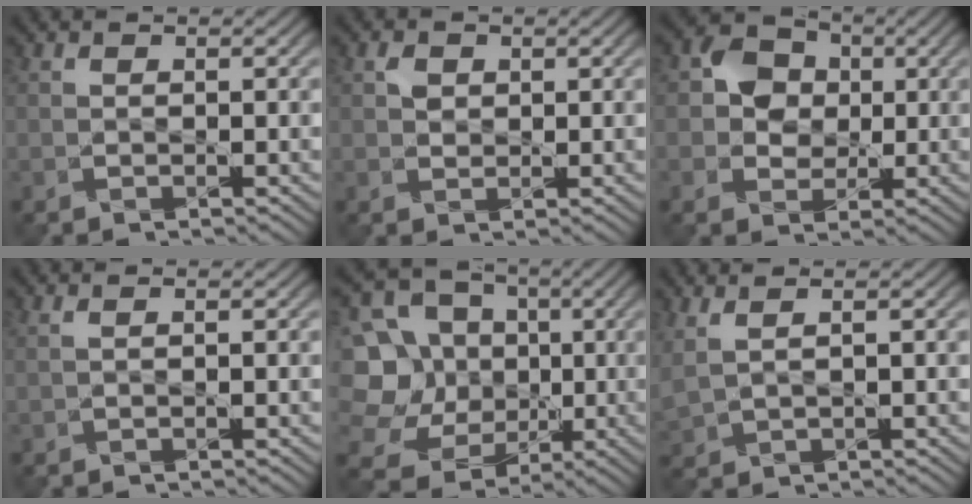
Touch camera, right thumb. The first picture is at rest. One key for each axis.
{"total": 1.3, "fx": 0.6, "fy": 1.0, "fz": 0.7, "tx": -0.022, "ty": -0.001, "tz": 0.010}
{"total": 5.4, "fx": 0.9, "fy": 4.5, "fz": 2.9, "tx": -0.068, "ty": 0.013, "tz": 0.001}
{"total": 0.8, "fx": 0.6, "fy": -0.4, "fz": 0.3, "tx": -0.016, "ty": 0.003, "tz": 0.018}
{"total": 17.5, "fx": 0.0, "fy": 16.0, "fz": 7.2, "tx": -0.263, "ty": 0.036, "tz": -0.009}
{"total": 2.8, "fx": 2.1, "fy": 0.5, "fz": 1.9, "tx": -0.068, "ty": 0.007, "tz": 0.051}